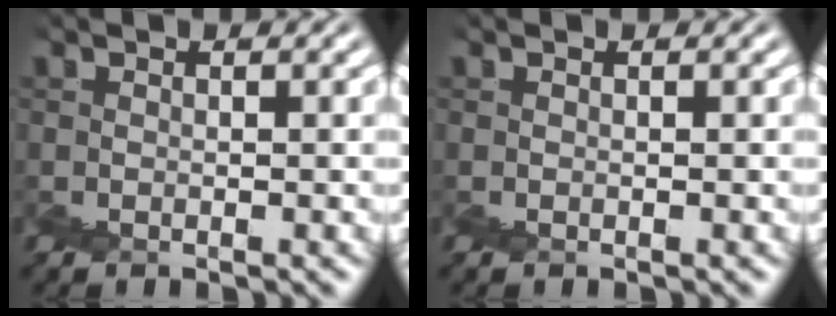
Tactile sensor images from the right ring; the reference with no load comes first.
{"total": 0.0}